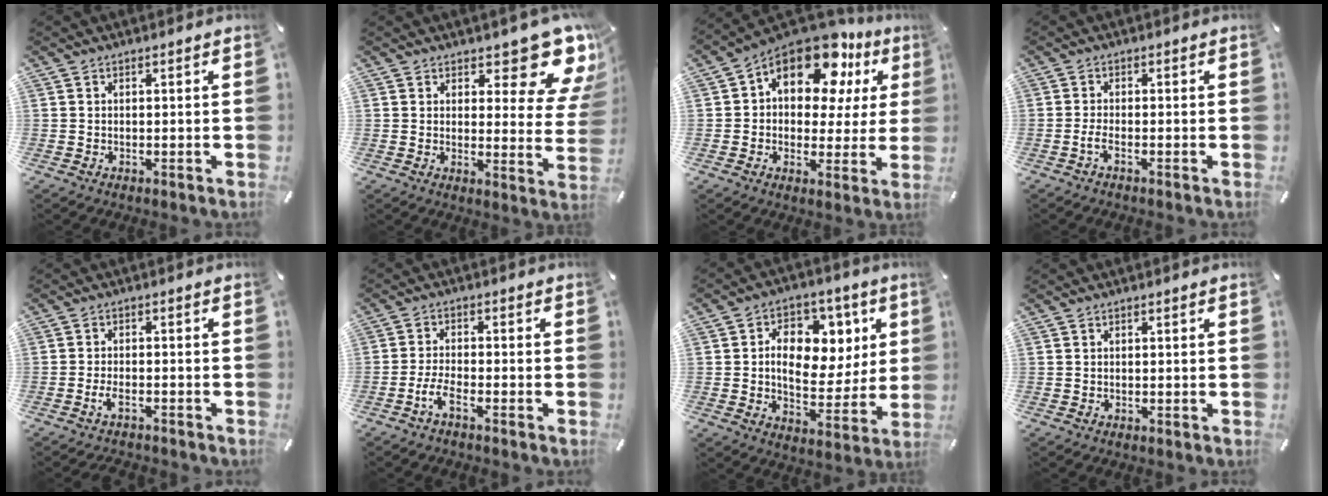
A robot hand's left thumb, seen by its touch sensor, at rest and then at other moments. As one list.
[{"total": 13.4, "force": [9.6, 4.9, 8.0], "torque": [-0.083, -0.088, 0.161]}, {"total": 14.9, "force": [8.7, 8.6, 8.4], "torque": [-0.134, -0.062, 0.152]}, {"total": 2.2, "force": [-1.1, 0.5, 1.8], "torque": [-0.038, 0.000, -0.022]}, {"total": 3.0, "force": [-2.2, 1.1, 1.8], "torque": [-0.036, 0.009, -0.042]}, {"total": 4.3, "force": [-2.7, 1.1, 3.1], "torque": [-0.071, 0.002, -0.052]}, {"total": 13.7, "force": [3.0, 10.3, 8.5], "torque": [-0.121, -0.009, 0.057]}, {"total": 0.0}]